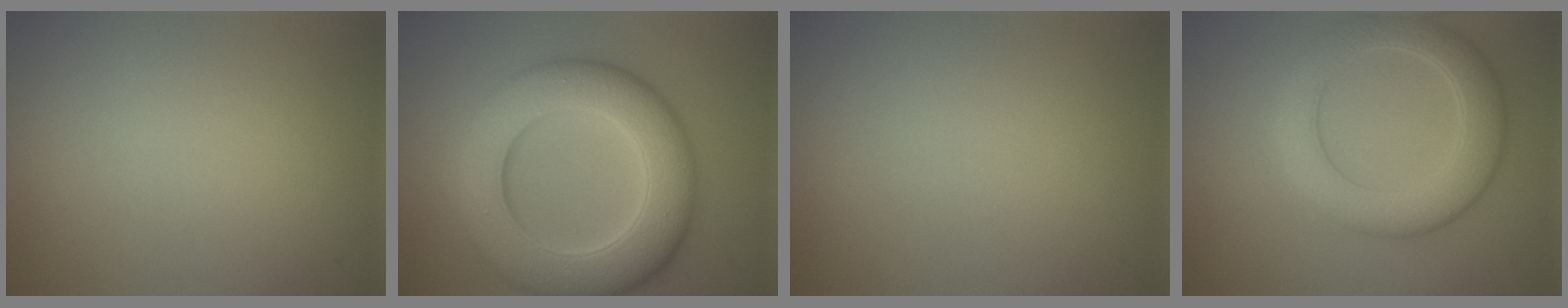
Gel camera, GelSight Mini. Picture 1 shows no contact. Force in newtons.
{"total": 10.8, "press": 10.7, "slide": 0.4}
{"total": 0.0}
{"total": 5.4, "press": 5.4, "slide": 0.4}